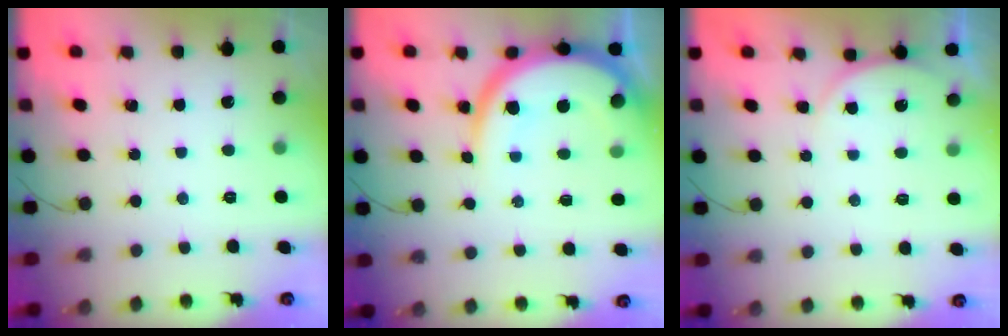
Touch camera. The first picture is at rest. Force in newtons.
{"total": 12.9, "press": 12.8, "slide": 1.2}
{"total": 3.8, "press": 3.2, "slide": 2.2}